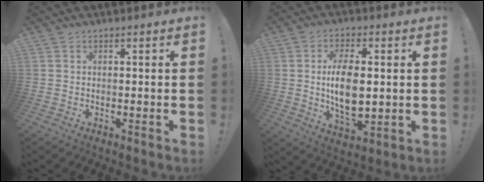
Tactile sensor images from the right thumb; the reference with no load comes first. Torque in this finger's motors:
{"motor_torque": [0.23, 1.10, -0.05, 0.14, 0.10]}